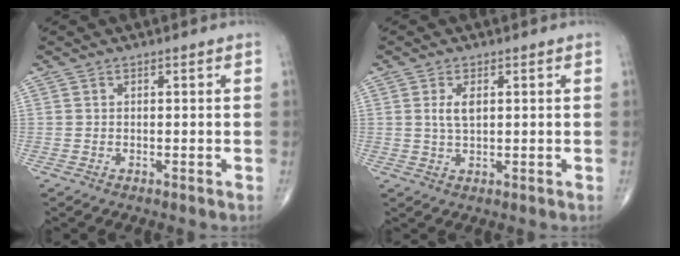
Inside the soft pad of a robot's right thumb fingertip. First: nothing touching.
{"total": 3.2, "force": [0.8, 1.5, 2.8], "torque": [-0.054, -0.003, 0.017]}